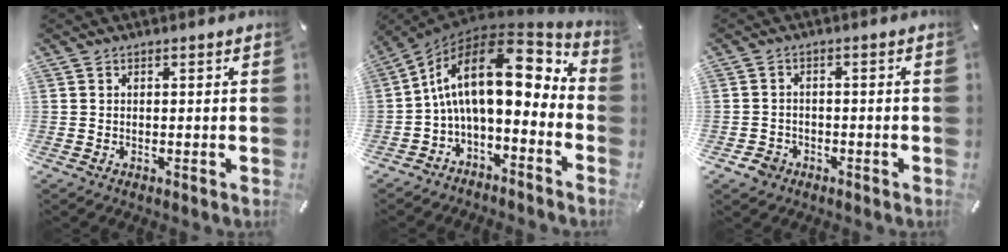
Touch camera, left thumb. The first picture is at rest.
{"total": 18.8, "force": [3.8, 8.9, 16.1], "torque": [-0.315, -0.032, 0.062]}
{"total": 3.5, "force": [-2.1, 2.7, 0.8], "torque": [-0.010, 0.013, -0.039]}